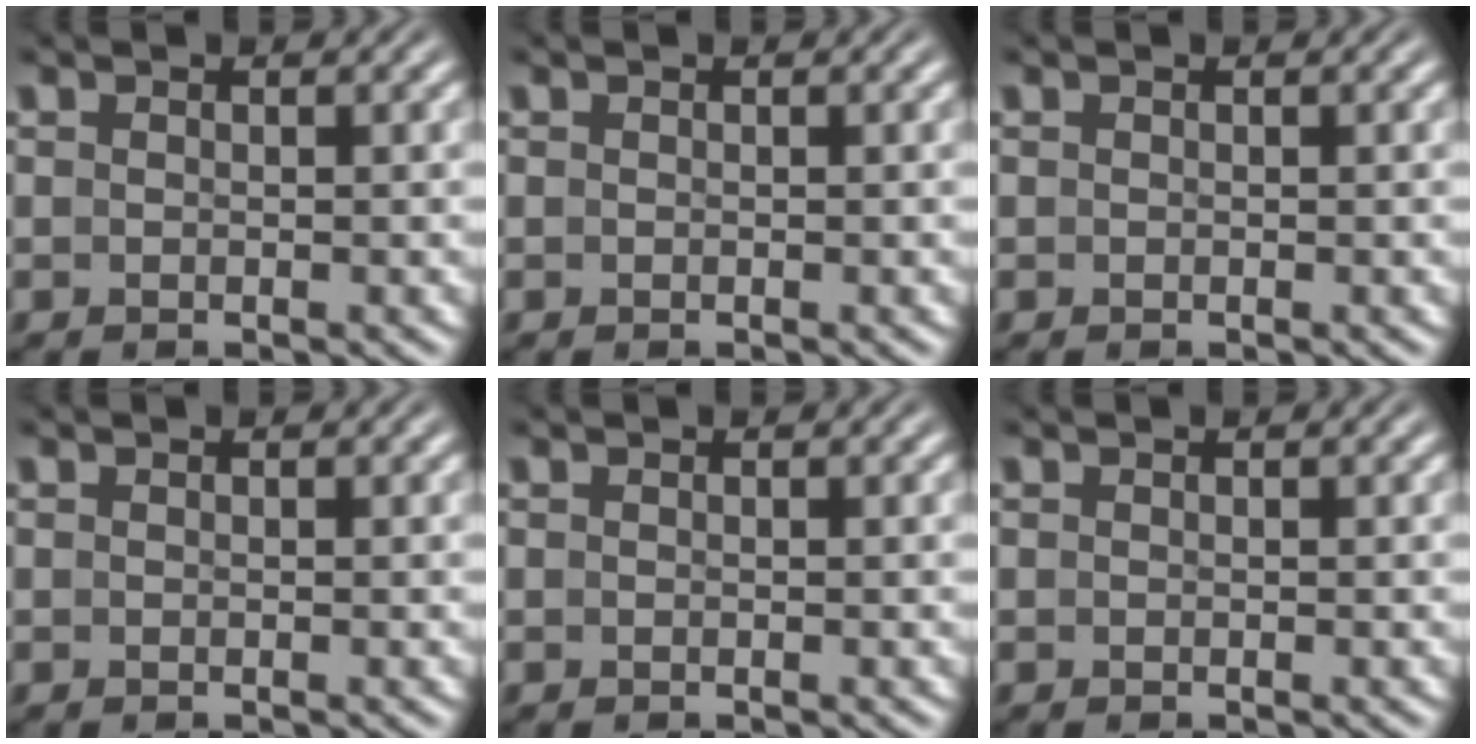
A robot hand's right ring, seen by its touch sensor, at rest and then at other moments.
{"total": 0.0}
{"total": 0.0}
{"total": 0.0}
{"total": 0.0}
{"total": 0.0}